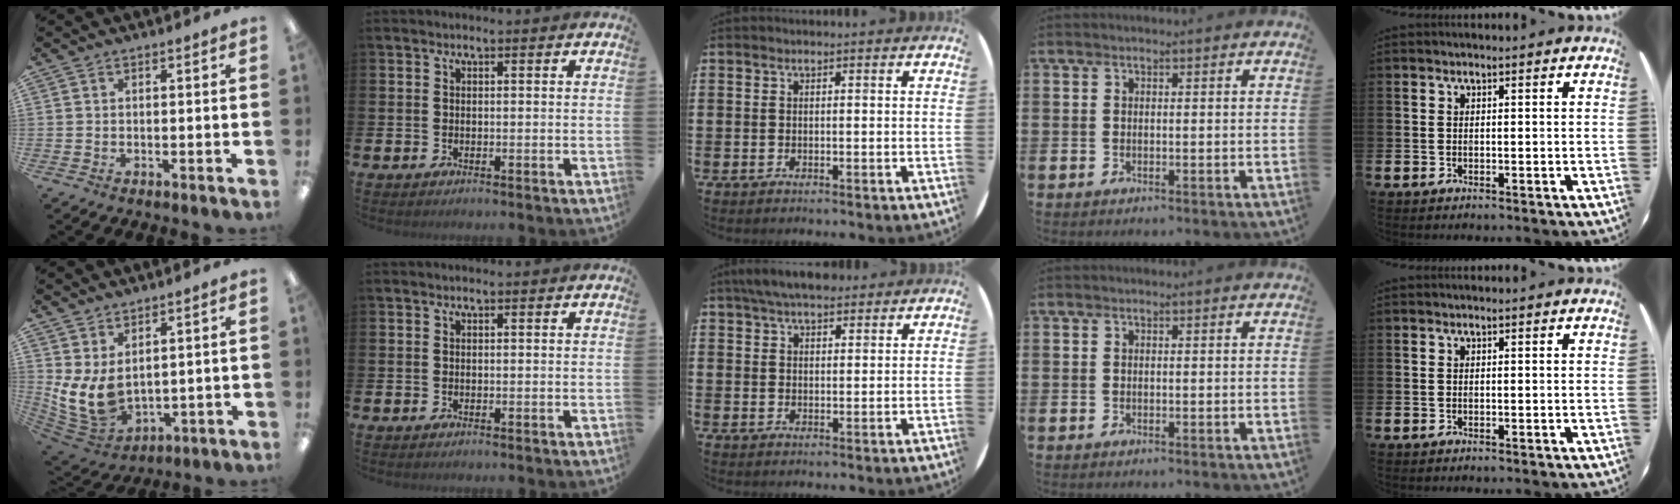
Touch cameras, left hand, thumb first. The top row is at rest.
{"thumb": {"total": 9.5, "force": [2.1, 6.2, 7.0], "torque": [-0.173, -0.021, 0.045]}, "middle": {"total": 4.8, "force": [4.2, 1.4, 1.8], "torque": [-0.036, -0.008, 0.077]}}